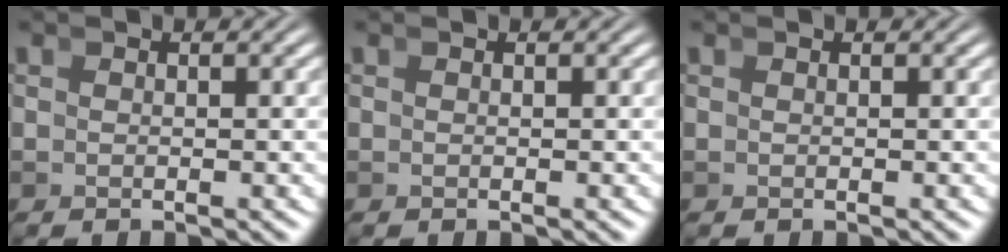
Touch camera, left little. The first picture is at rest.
{"total": 0.0}
{"total": 0.0}